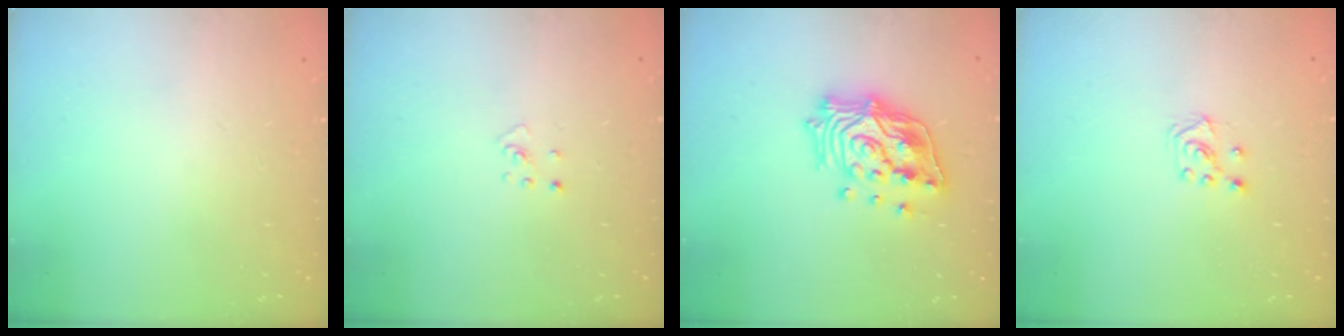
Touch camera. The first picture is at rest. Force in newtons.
{"total": 2.0, "press": 2.0, "slide": 0.3}
{"total": 17.6, "press": 17.4, "slide": 2.6}
{"total": 3.8, "press": 3.8, "slide": 0.3}